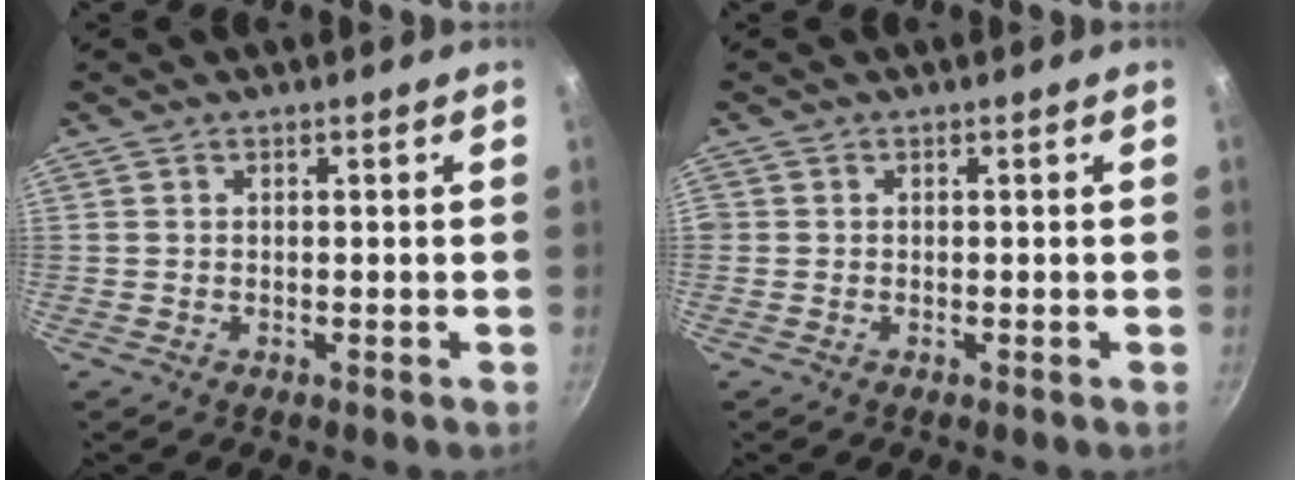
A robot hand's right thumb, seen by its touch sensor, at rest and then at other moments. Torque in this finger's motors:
{"motor_torque": [0.41, 3.38, 0.69, 0.18, 0.31]}